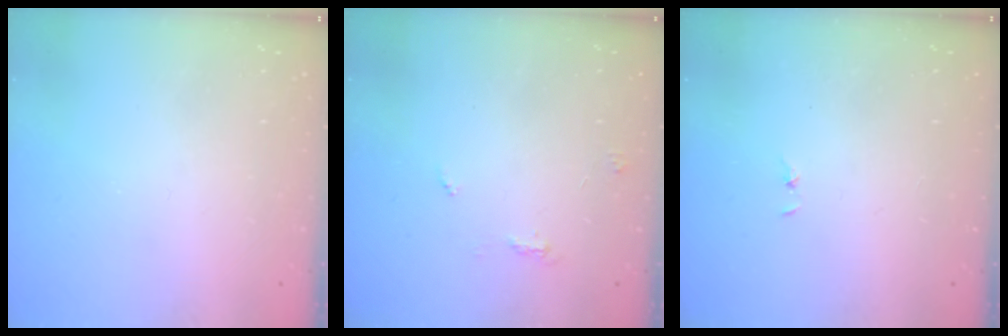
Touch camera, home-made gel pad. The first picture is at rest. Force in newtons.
{"total": 5.6, "press": 5.6, "slide": 0.4}
{"total": 0.7, "press": 0.7, "slide": 0.1}